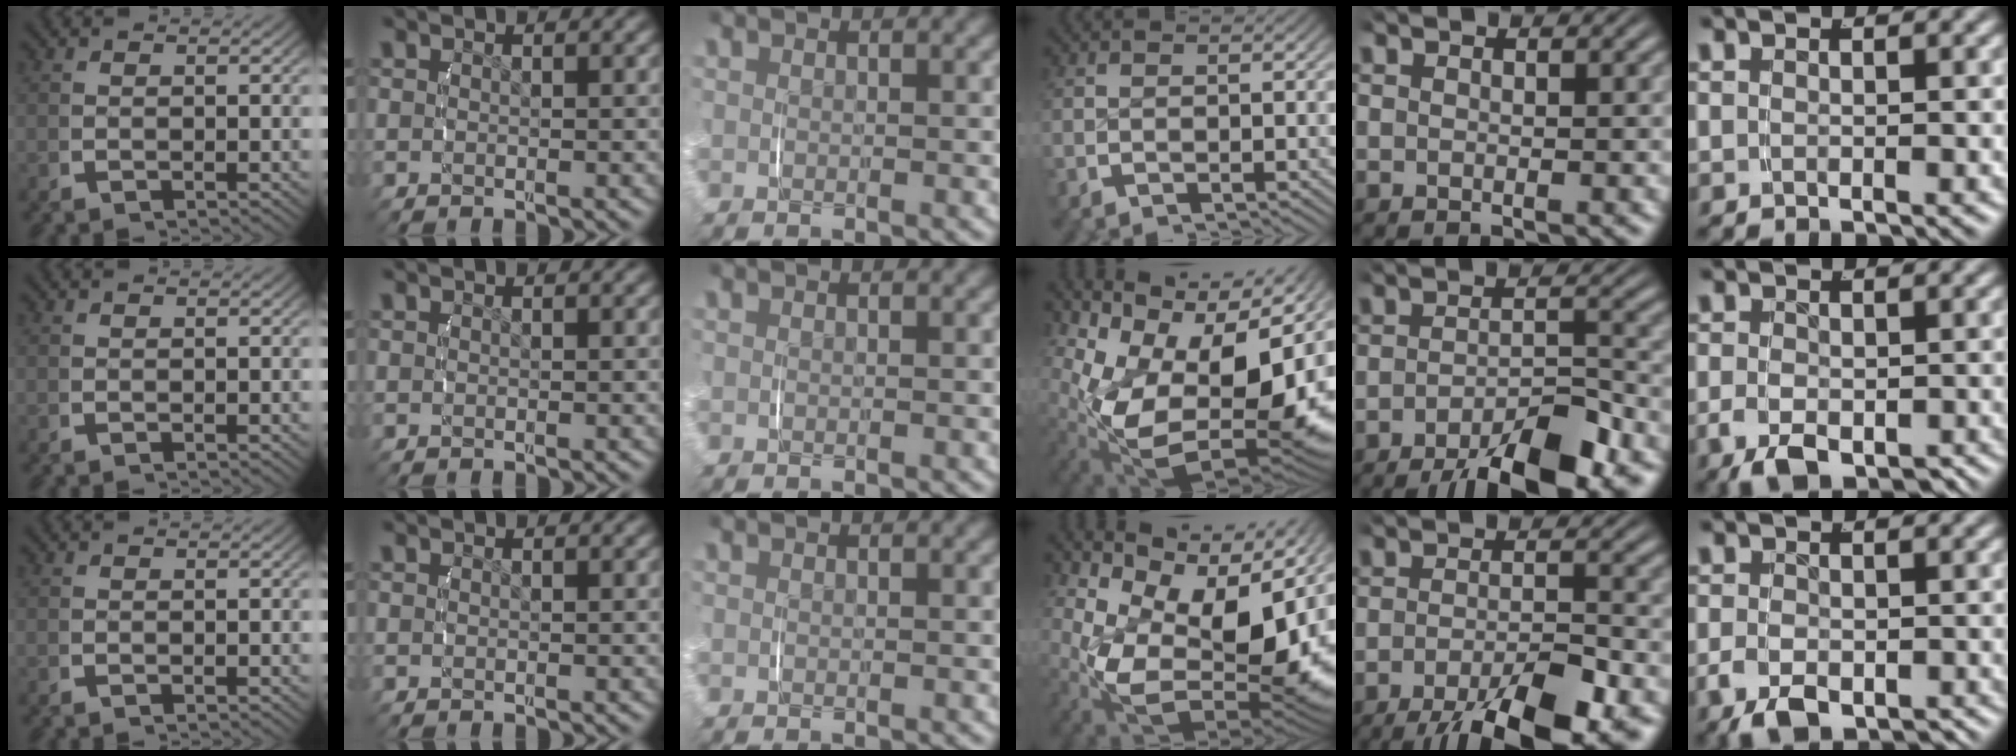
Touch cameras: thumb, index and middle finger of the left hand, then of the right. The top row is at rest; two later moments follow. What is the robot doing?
{"motion": "lift_and_place", "object": "ethernet cable"}